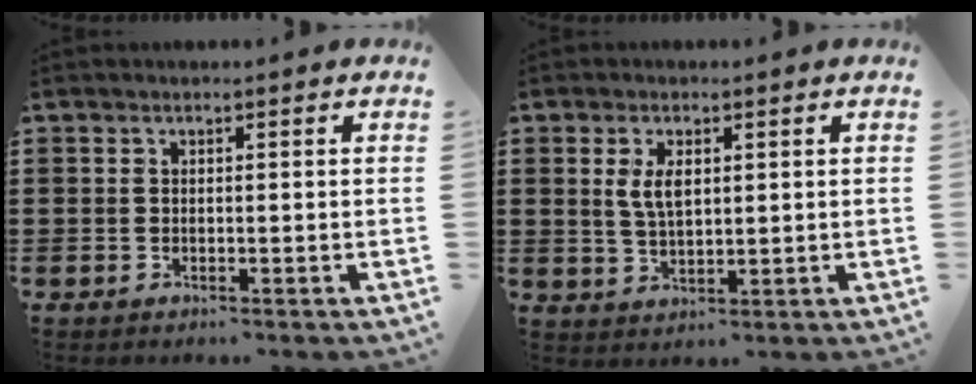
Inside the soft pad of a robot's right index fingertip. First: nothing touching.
{"total": 4.1, "force": [1.1, 1.8, 3.5], "torque": [-0.074, 0.007, 0.018]}